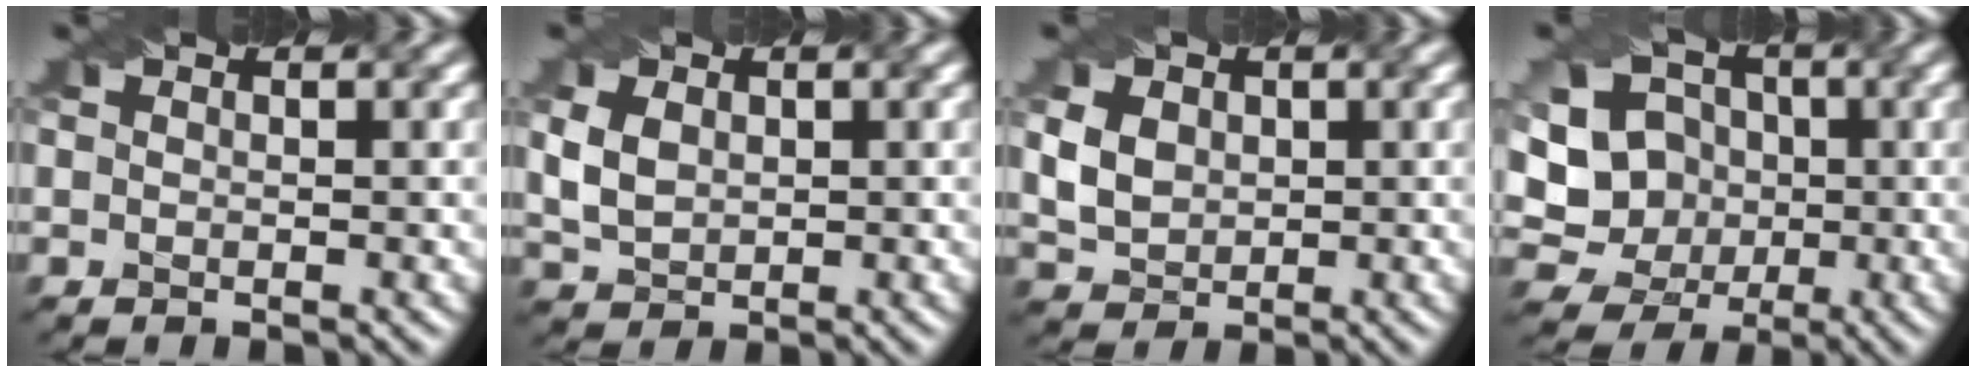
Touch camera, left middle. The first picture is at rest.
{"total": 3.0, "force": [0.4, 2.3, 1.9], "torque": [-0.051, 0.002, 0.012]}
{"total": 4.1, "force": [1.0, 3.3, 2.3], "torque": [-0.071, 0.012, 0.017]}
{"total": 11.0, "force": [0.6, 9.8, 4.9], "torque": [-0.125, 0.042, -0.015]}